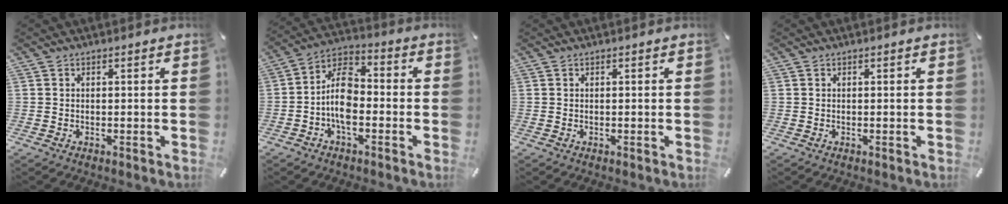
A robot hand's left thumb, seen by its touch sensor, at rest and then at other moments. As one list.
[{"total": 10.0, "force": [-3.1, 6.0, 7.5], "torque": [-0.149, 0.017, -0.054]}, {"total": 0.0}, {"total": 0.0}]